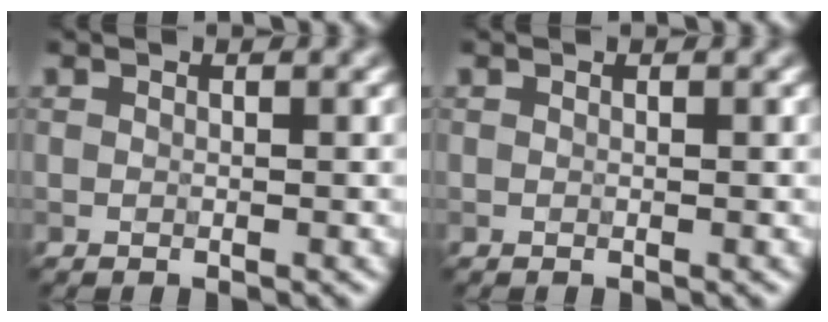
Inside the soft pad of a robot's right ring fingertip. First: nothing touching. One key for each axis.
{"total": 0.0}